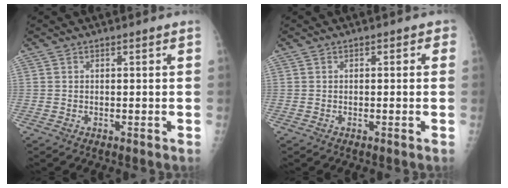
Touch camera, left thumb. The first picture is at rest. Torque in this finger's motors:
{"motor_torque": [-0.36, -0.25, -0.33, -0.15, 0.04]}